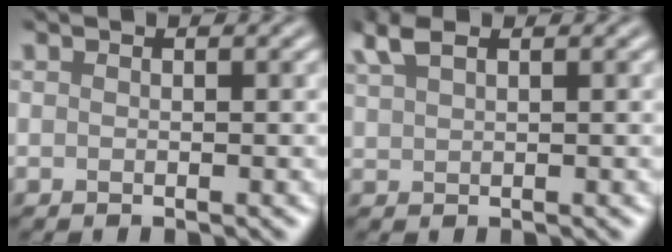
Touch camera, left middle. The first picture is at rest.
{"total": 1.1, "force": [0.8, -0.8, -0.2], "torque": [-0.028, -0.005, 0.053]}